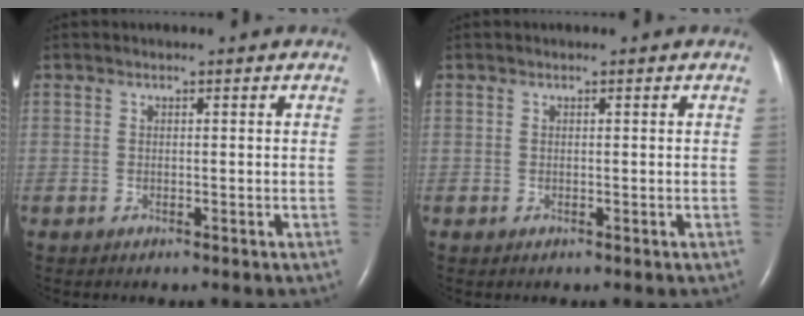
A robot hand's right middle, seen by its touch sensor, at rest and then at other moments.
{"total": 0.0}